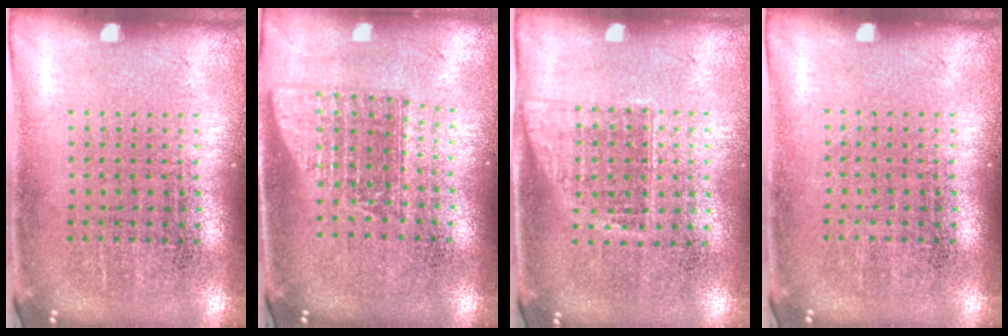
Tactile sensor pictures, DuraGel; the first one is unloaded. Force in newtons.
{"total": 1.6, "press": 1.2, "slide": 1.0}
{"total": 1.1, "press": 1.0, "slide": 0.6}
{"total": 0.0}